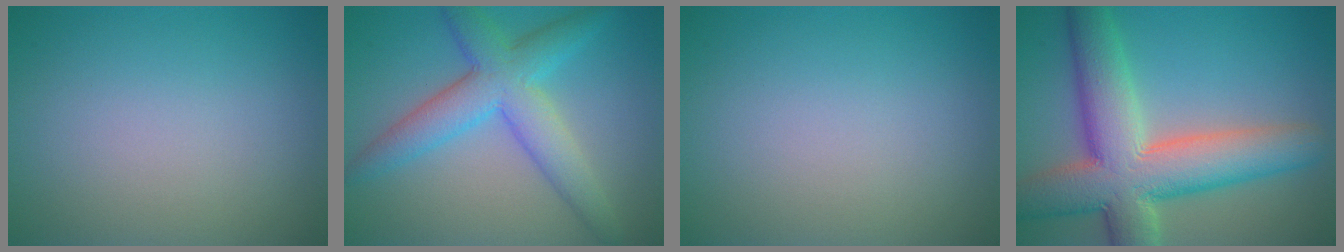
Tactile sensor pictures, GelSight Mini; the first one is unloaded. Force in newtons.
{"total": 6.1, "press": 6.1, "slide": 0.1}
{"total": 0.0}
{"total": 10.9, "press": 10.9, "slide": 0.8}